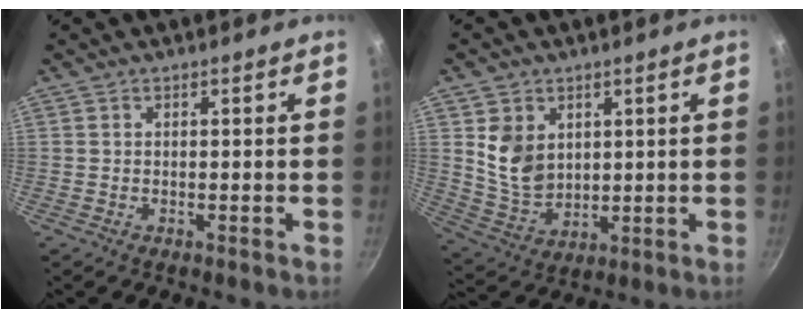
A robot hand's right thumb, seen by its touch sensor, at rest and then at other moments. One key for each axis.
{"total": 9.6, "fx": 2.6, "fy": 7.4, "fz": 5.6, "tx": -0.081, "ty": -0.024, "tz": 0.066}